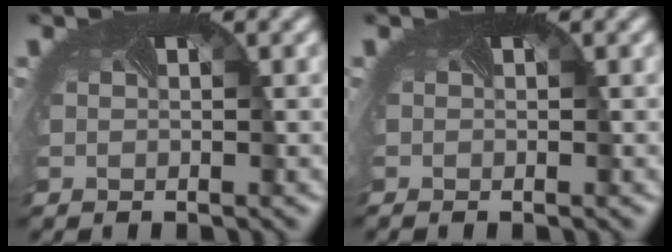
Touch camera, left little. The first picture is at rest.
{"total": 0.7, "force": [-0.4, 0.0, 0.6], "torque": [-0.009, -0.003, -0.004]}